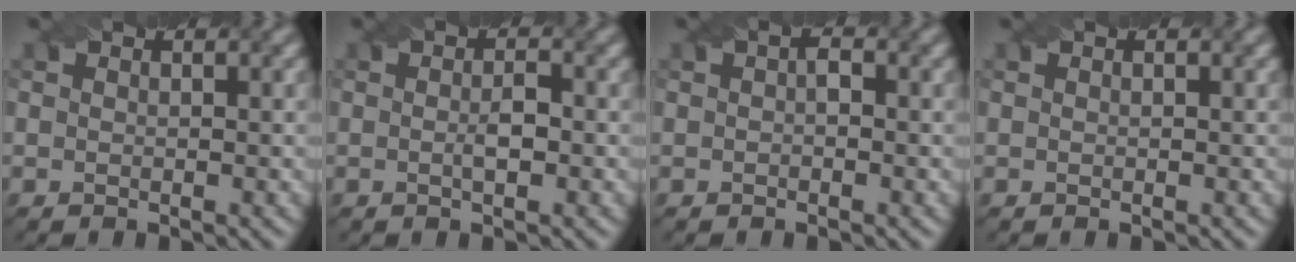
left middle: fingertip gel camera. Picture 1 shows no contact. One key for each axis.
{"total": 1.8, "fx": -0.3, "fy": 0.5, "fz": 1.7, "tx": -0.033, "ty": 0.001, "tz": -0.005}
{"total": 1.1, "fx": -0.1, "fy": 0.6, "fz": 0.9, "tx": -0.017, "ty": 0.003, "tz": -0.001}
{"total": 0.0}